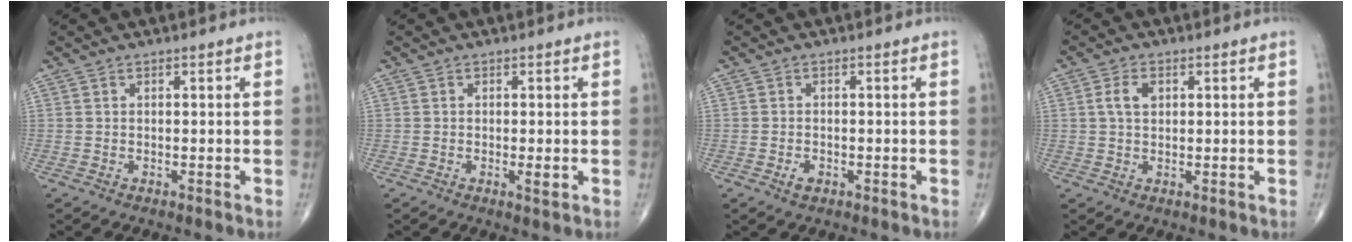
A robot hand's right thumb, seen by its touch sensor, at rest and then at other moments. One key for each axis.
{"total": 1.6, "fx": -0.3, "fy": 0.4, "fz": 1.5, "tx": -0.027, "ty": -0.006, "tz": -0.007}
{"total": 1.8, "fx": -0.8, "fy": 1.1, "fz": 1.1, "tx": -0.018, "ty": 0.002, "tz": -0.011}
{"total": 3.6, "fx": 0.9, "fy": 2.3, "fz": 2.6, "tx": -0.051, "ty": 0.003, "tz": 0.016}